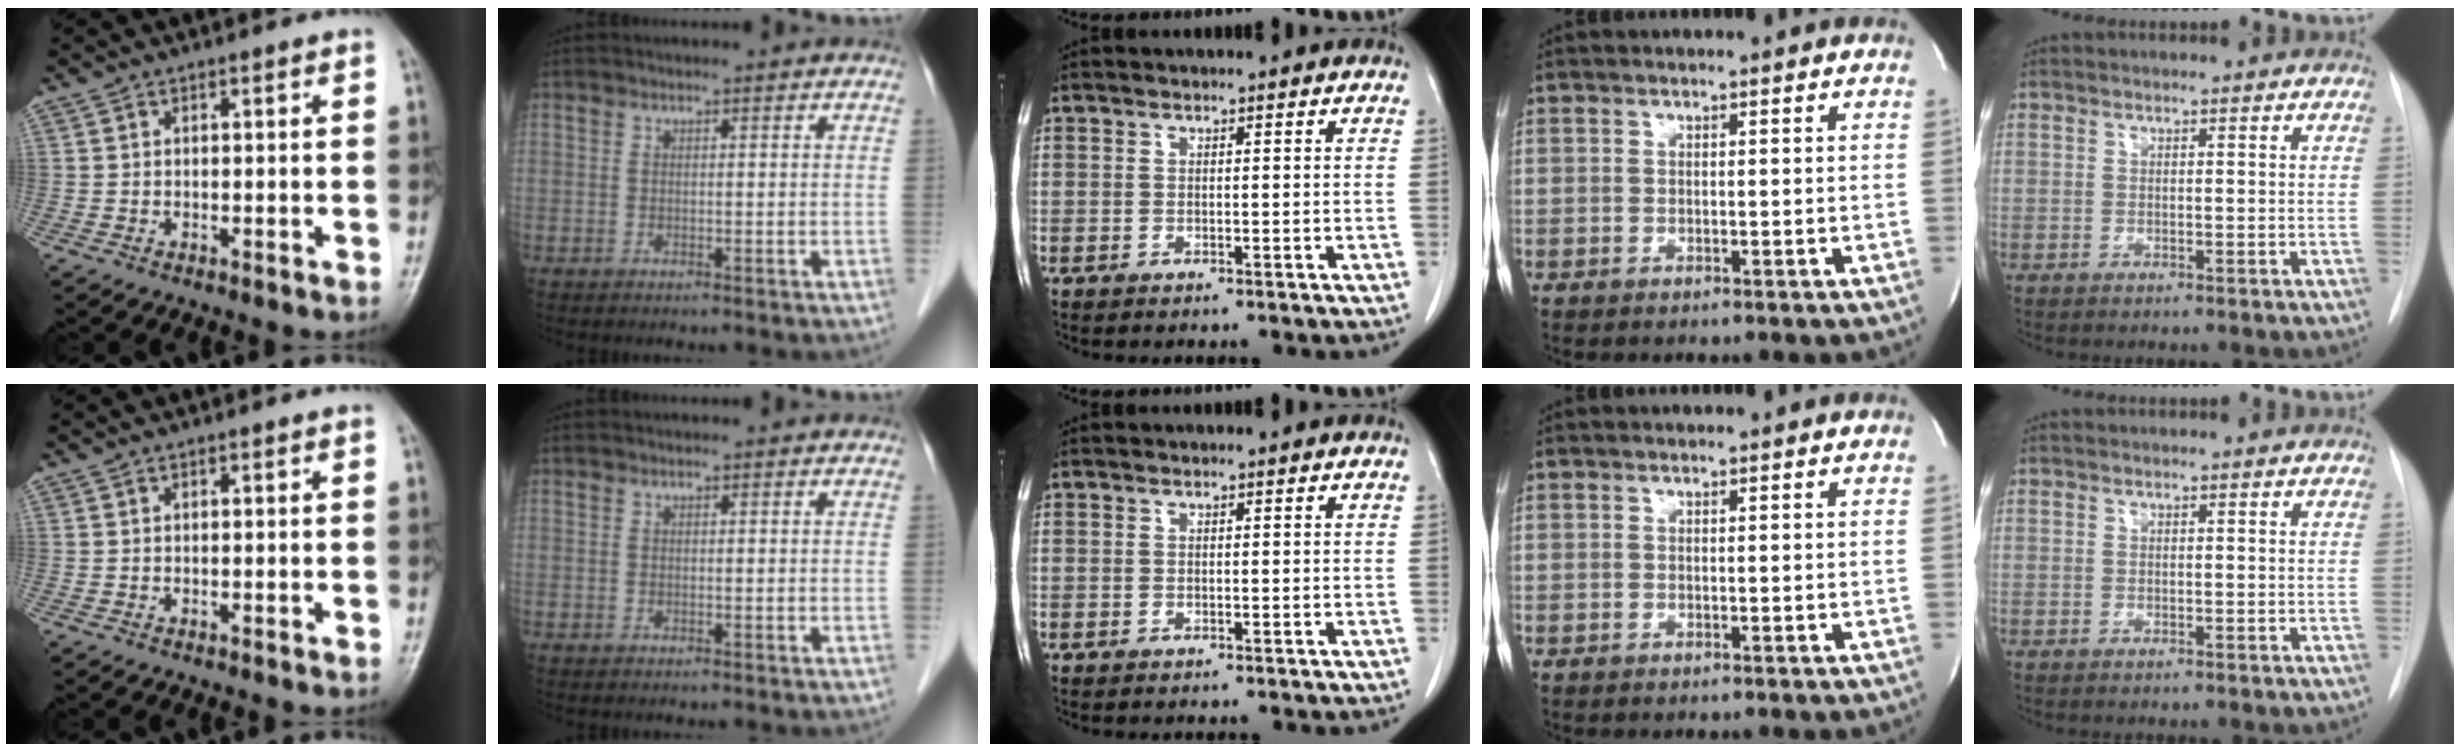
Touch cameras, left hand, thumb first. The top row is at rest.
{}